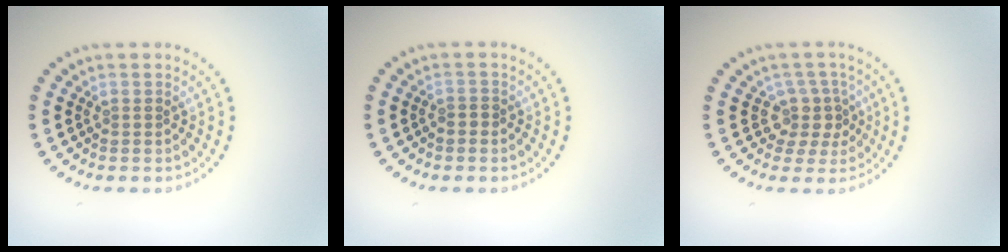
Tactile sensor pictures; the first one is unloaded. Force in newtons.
{"total": 0.5, "press": 0.3, "slide": 0.4}
{"total": 2.8, "press": 2.2, "slide": 1.8}